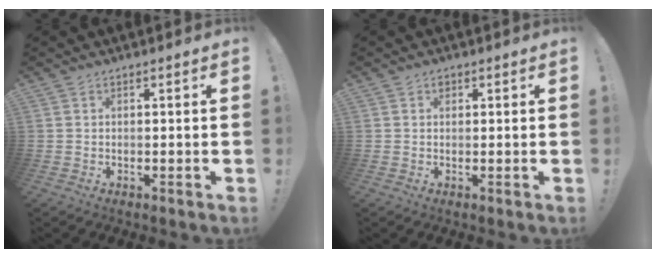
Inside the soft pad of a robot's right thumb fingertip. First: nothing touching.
{"total": 0.9, "force": [0.5, 0.7, 0.3], "torque": [0.001, -0.001, 0.008]}